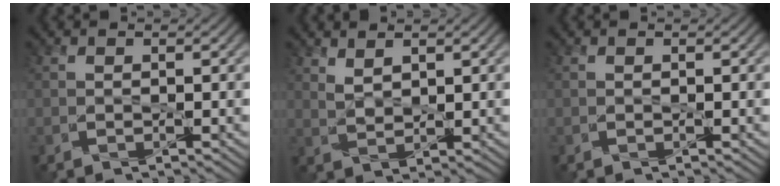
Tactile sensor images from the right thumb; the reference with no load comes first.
{"total": 2.2, "force": [1.8, 0.8, 0.9], "torque": [-0.025, -0.004, 0.043]}
{"total": 0.0}